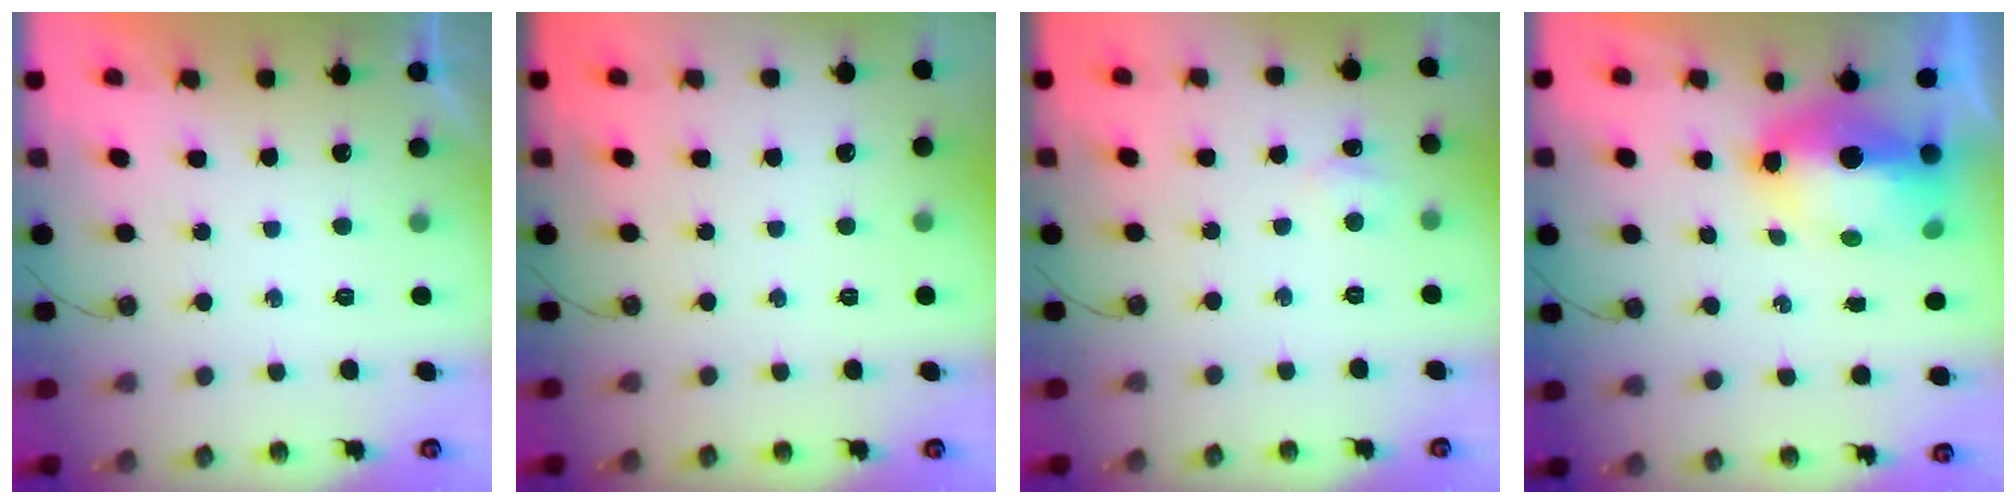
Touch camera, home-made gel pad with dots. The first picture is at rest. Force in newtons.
{"total": 0.0}
{"total": 4.6, "press": 4.5, "slide": 0.7}
{"total": 10.6, "press": 10.5, "slide": 1.8}